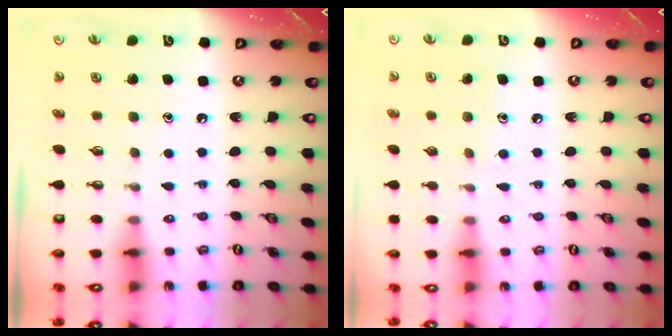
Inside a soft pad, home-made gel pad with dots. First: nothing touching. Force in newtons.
{"total": 4.7, "press": 4.7, "slide": 0.4}